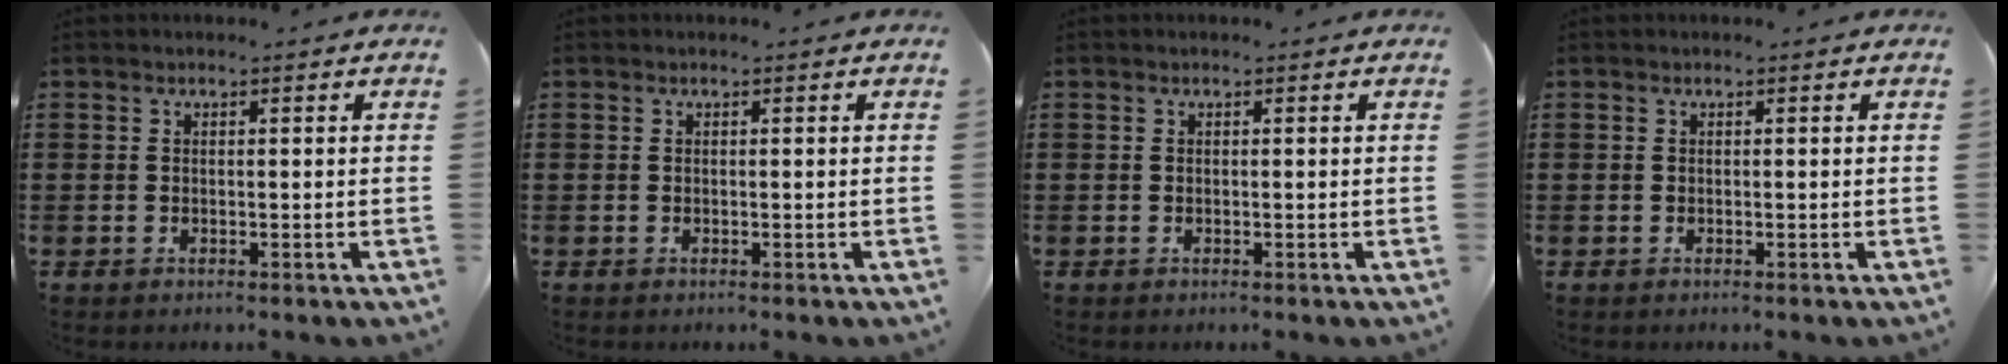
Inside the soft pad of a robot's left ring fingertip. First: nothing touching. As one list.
[{"total": 0.0}, {"total": 0.0}, {"total": 0.0}]